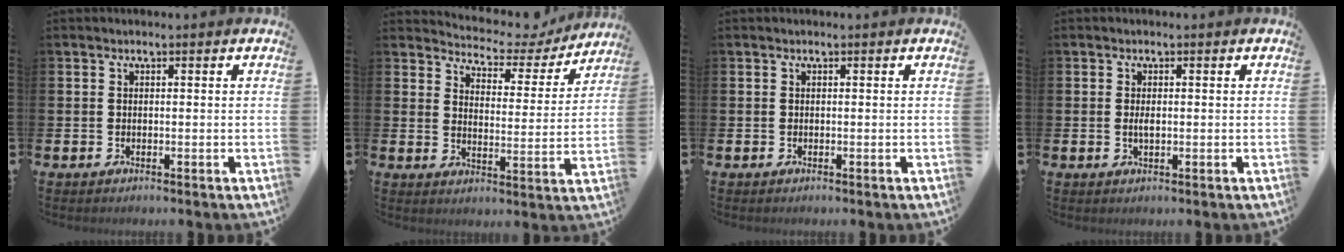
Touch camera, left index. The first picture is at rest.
{"total": 4.6, "force": [4.3, 1.5, 0.3], "torque": [-0.031, -0.041, 0.067]}
{"total": 0.0}
{"total": 1.3, "force": [0.1, 0.6, 1.2], "torque": [-0.020, 0.001, -0.001]}